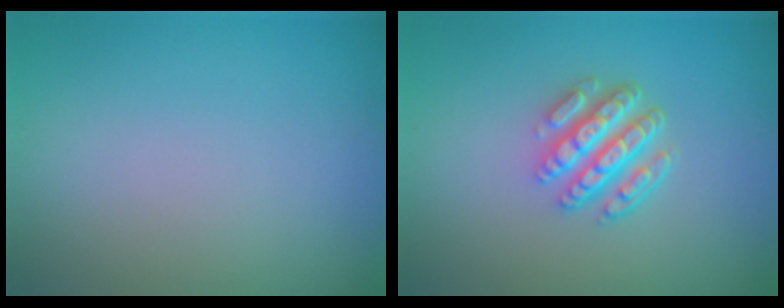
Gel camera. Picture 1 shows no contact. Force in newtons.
{"total": 4.7, "press": 3.5, "slide": 3.1}